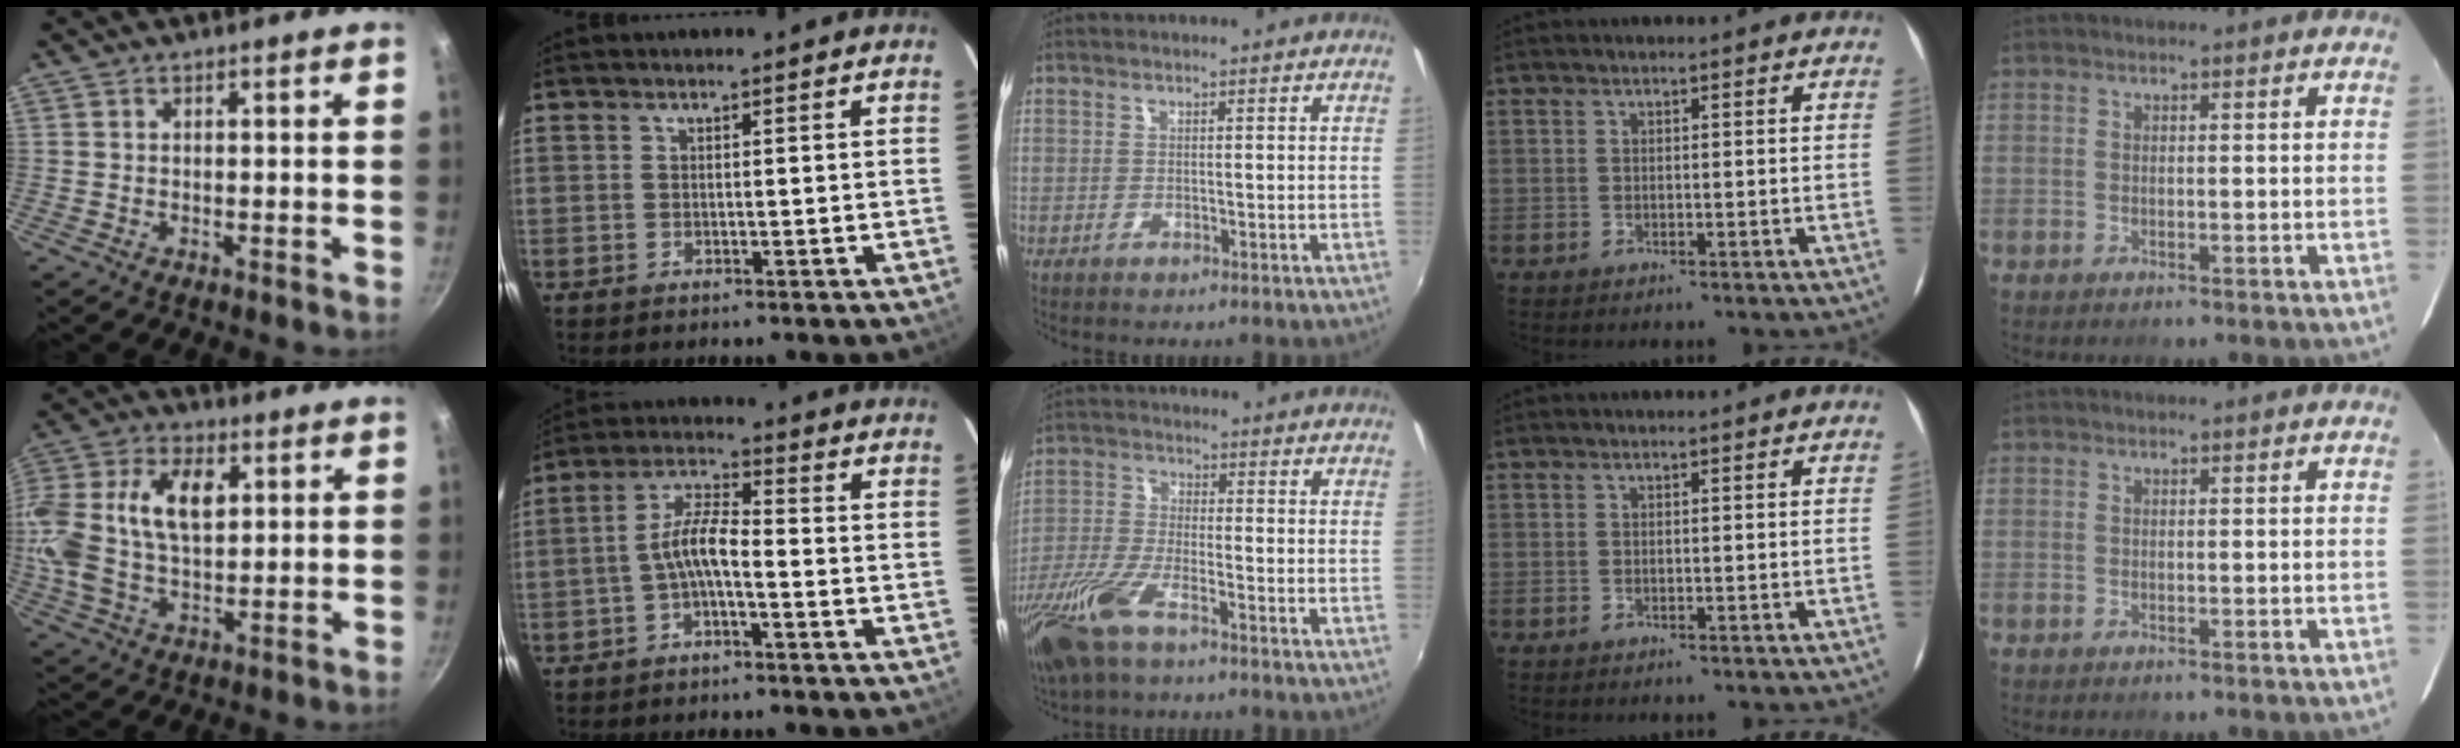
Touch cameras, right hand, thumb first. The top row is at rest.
{"thumb": {"total": 18.3, "force": [3.1, 11.2, 14.1], "torque": [-0.287, 0.020, 0.050]}, "index": {"total": 5.7, "force": [-2.3, 1.4, 5.0], "torque": [-0.109, 0.017, -0.043]}, "middle": {"total": 12.3, "force": [-7.9, 3.4, 8.7], "torque": [-0.201, -0.027, -0.161]}}